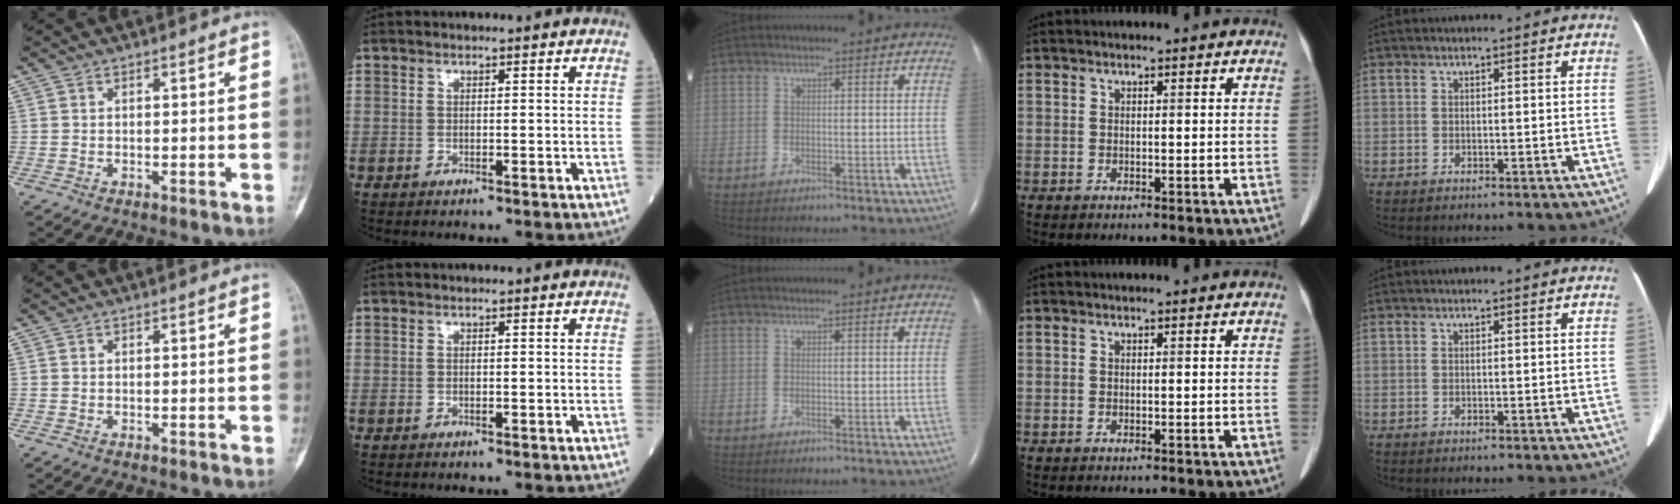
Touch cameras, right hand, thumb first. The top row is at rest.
{}